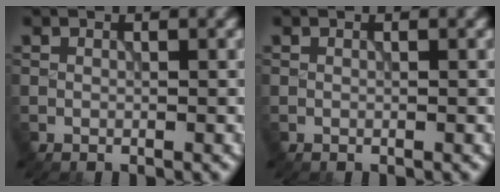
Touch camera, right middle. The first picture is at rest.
{"total": 0.0}